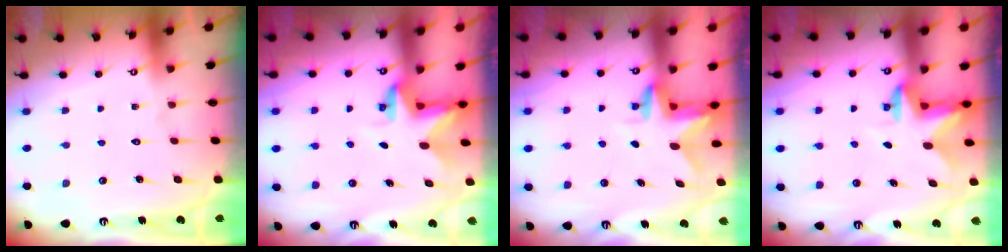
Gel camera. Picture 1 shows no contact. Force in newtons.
{"total": 3.0, "press": 3.0, "slide": 0.3}
{"total": 3.0, "press": 3.0, "slide": 0.3}
{"total": 3.0, "press": 2.9, "slide": 0.6}